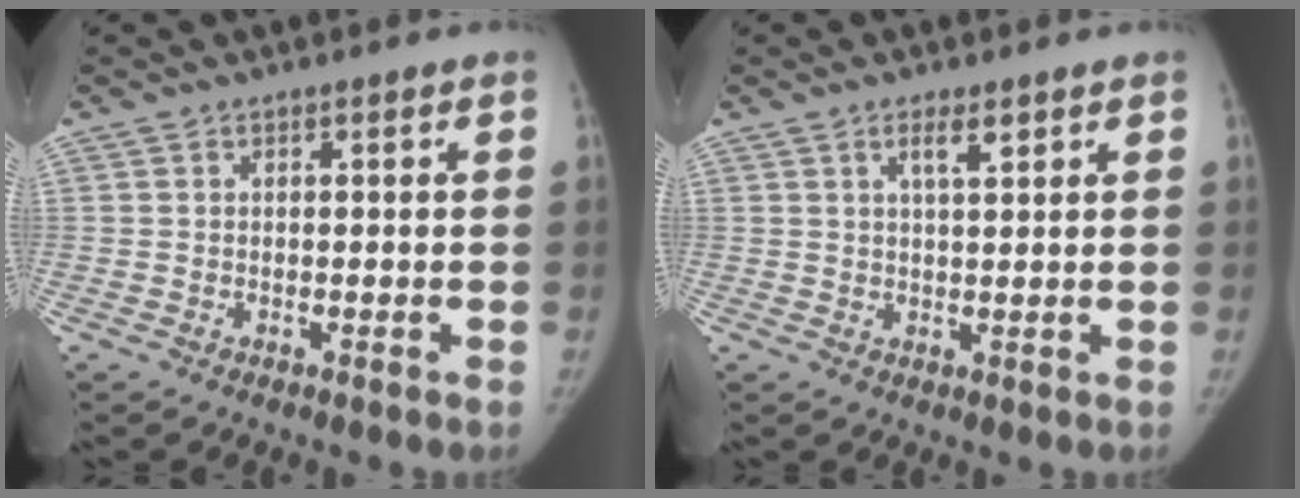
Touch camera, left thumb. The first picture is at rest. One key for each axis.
{"total": 3.3, "fx": 1.9, "fy": 0.9, "fz": 2.6, "tx": -0.041, "ty": -0.010, "tz": 0.035}